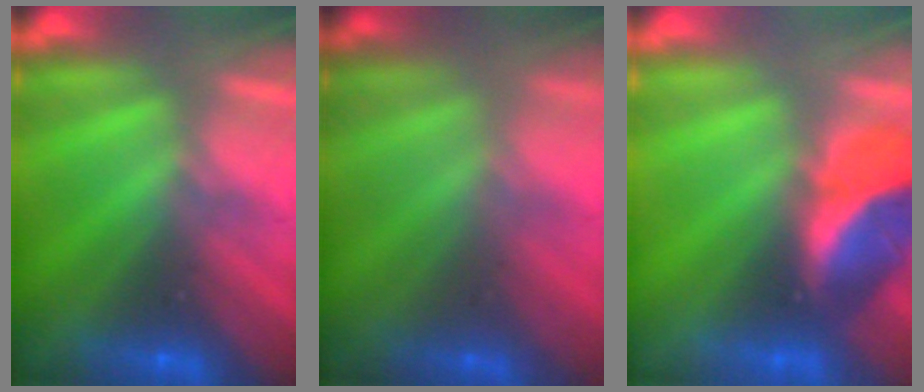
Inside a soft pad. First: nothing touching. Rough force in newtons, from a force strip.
{"total": 1.6}
{"total": 2.6}